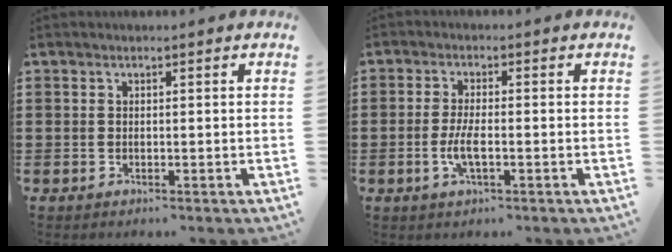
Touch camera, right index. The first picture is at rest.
{"total": 4.0, "force": [-1.1, 1.0, 3.7], "torque": [-0.076, -0.003, -0.024]}